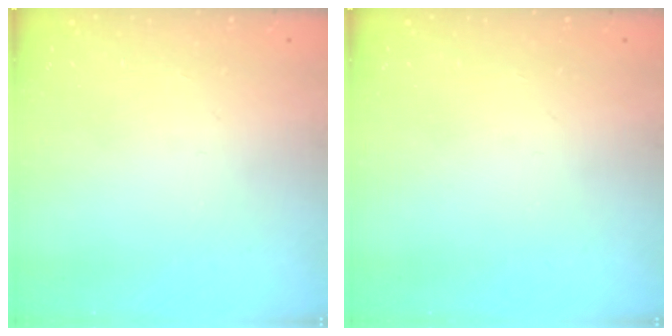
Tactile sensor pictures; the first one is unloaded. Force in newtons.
{"total": 0.0}